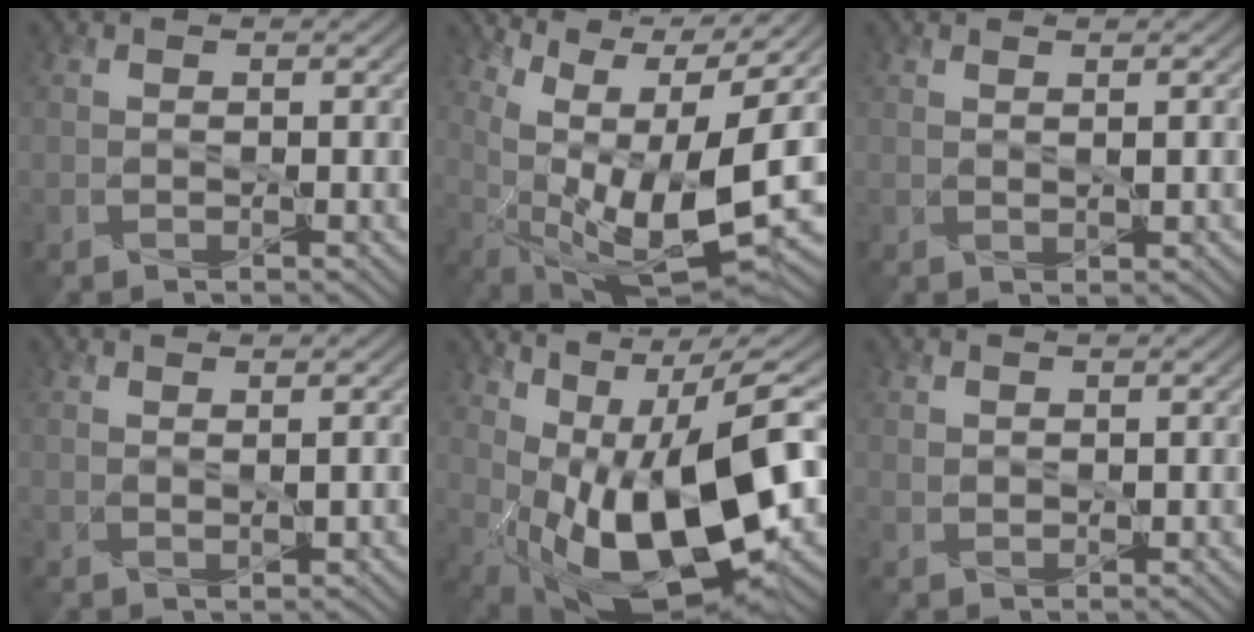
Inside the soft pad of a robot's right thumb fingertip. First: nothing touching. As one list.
[{"total": 14.3, "force": [2.6, 5.3, 13.0], "torque": [-0.243, -0.008, 0.053]}, {"total": 0.6, "force": [0.5, -0.1, 0.4], "torque": [-0.013, -0.001, 0.011]}, {"total": 1.0, "force": [0.7, 0.0, 0.7], "torque": [-0.014, -0.005, 0.017]}, {"total": 16.7, "force": [-0.2, 6.8, 15.3], "torque": [-0.247, -0.012, 0.015]}, {"total": 1.2, "force": [0.9, 0.7, 0.5], "torque": [-0.014, 0.000, 0.021]}]